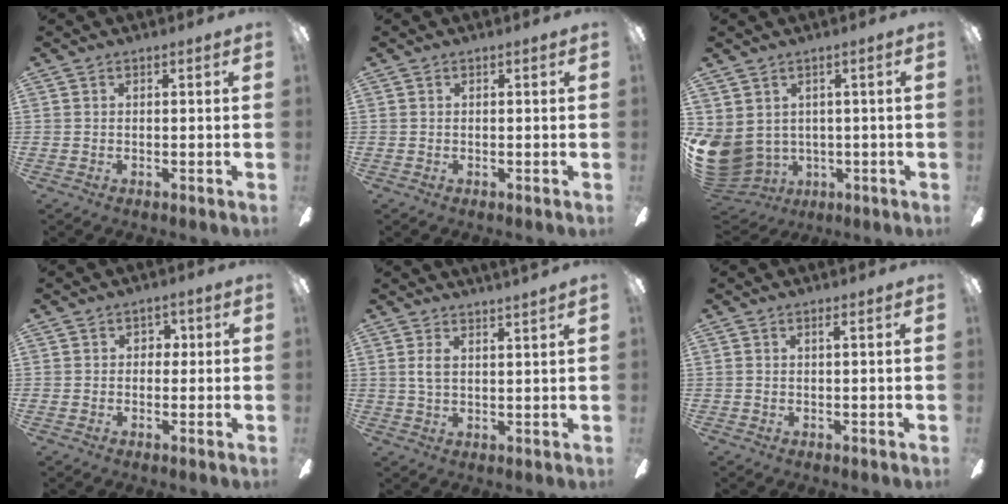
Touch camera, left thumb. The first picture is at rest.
{"total": 0.0}
{"total": 8.4, "force": [0.3, 7.4, 4.0], "torque": [-0.138, -0.014, 0.010]}
{"total": 2.8, "force": [-0.2, 2.4, 1.4], "torque": [-0.014, 0.006, -0.011]}
{"total": 2.9, "force": [2.0, 0.1, 2.2], "torque": [-0.048, -0.007, 0.036]}
{"total": 0.8, "force": [0.0, -0.1, 0.8], "torque": [-0.016, 0.001, 0.000]}